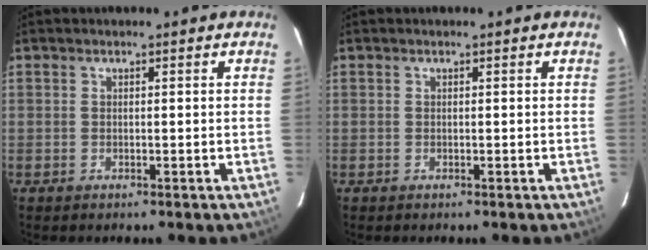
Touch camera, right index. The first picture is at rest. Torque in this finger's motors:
{"motor_torque": [0.00, 0.00, 0.00, 0.00]}